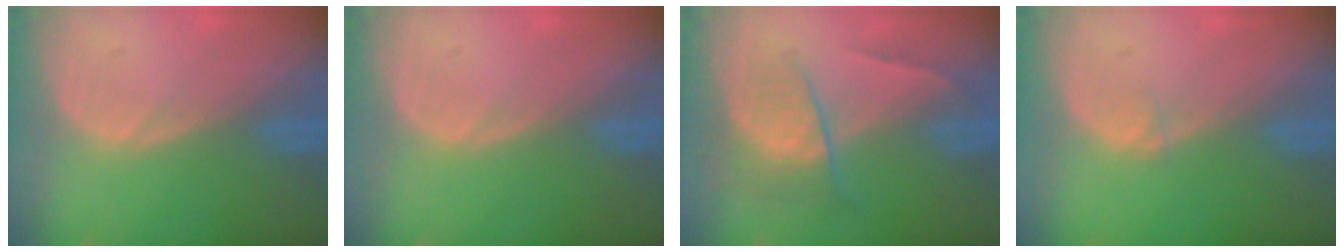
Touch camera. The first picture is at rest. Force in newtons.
{"total": 0.0}
{"total": 6.8, "press": 5.9, "slide": 3.4}
{"total": 0.5, "press": 0.5, "slide": 0.1}